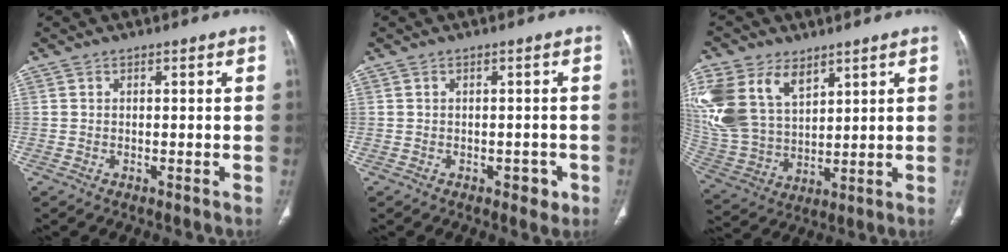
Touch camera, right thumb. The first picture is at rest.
{"total": 2.5, "force": [-1.1, 1.7, 1.5], "torque": [-0.003, 0.004, -0.010]}
{"total": 18.4, "force": [8.8, 11.7, 11.1], "torque": [-0.239, -0.016, 0.182]}